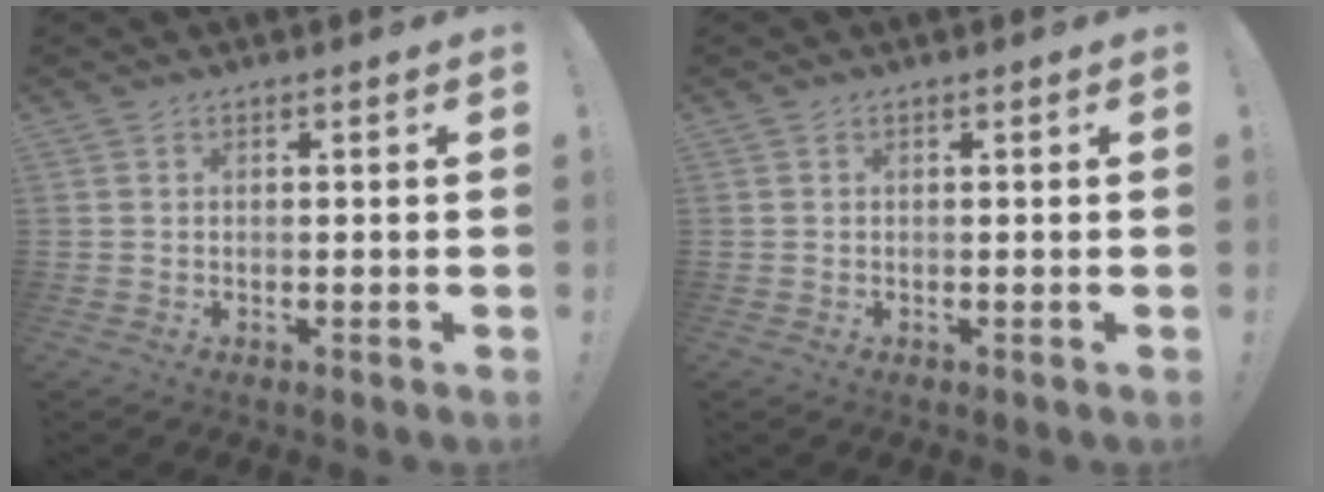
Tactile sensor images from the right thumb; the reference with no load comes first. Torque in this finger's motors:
{"motor_torque": [-0.16, -0.16, -0.01, 0.00, 0.00]}